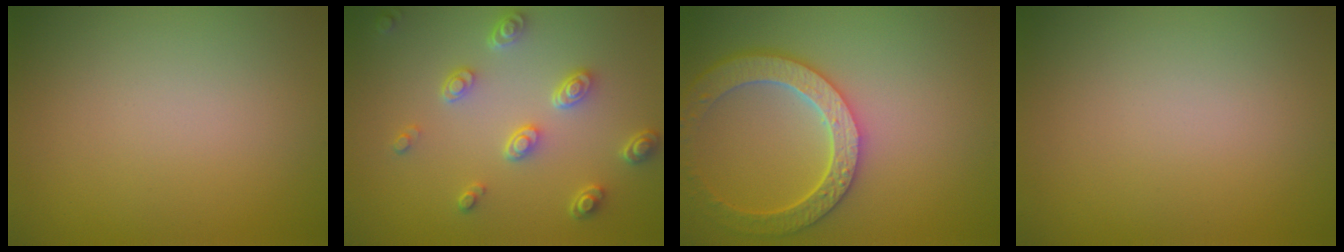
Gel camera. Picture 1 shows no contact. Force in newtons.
{"total": 4.0, "press": 3.1, "slide": 2.6}
{"total": 5.9, "press": 4.7, "slide": 3.5}
{"total": 0.0}